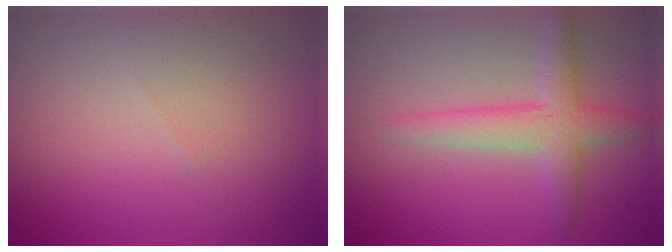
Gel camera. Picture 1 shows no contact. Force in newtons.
{"total": 3.8, "press": 3.8, "slide": 0.2}